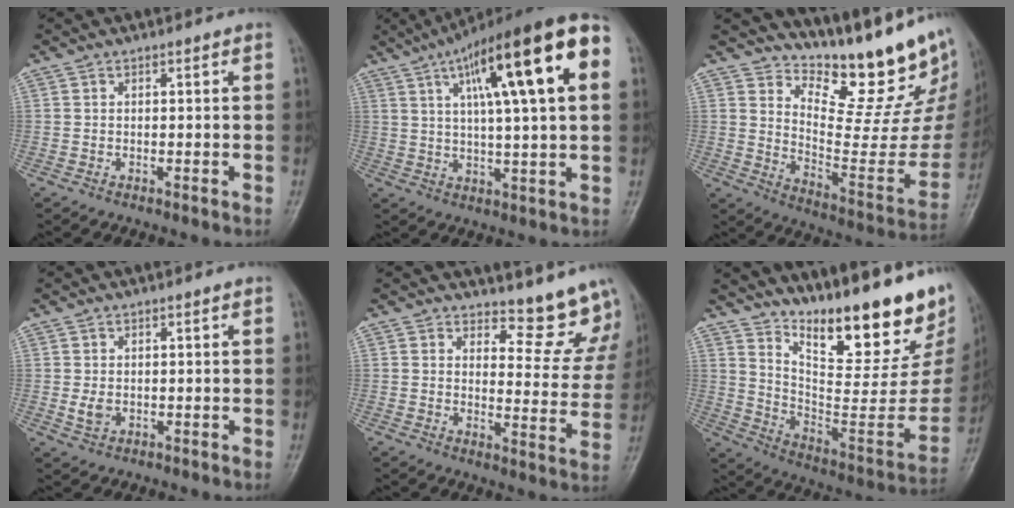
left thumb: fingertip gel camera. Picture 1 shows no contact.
{"total": 21.8, "force": [7.7, 4.4, 20.0], "torque": [-0.308, 0.014, 0.114]}
{"total": 20.6, "force": [16.6, 6.1, 10.7], "torque": [-0.101, -0.141, 0.243]}
{"total": 2.3, "force": [0.0, 1.8, 1.5], "torque": [-0.025, -0.001, 0.005]}
{"total": 10.7, "force": [10.1, 3.2, 1.7], "torque": [0.015, -0.105, 0.112]}
{"total": 28.2, "force": [19.5, 8.3, 18.6], "torque": [-0.251, -0.107, 0.295]}